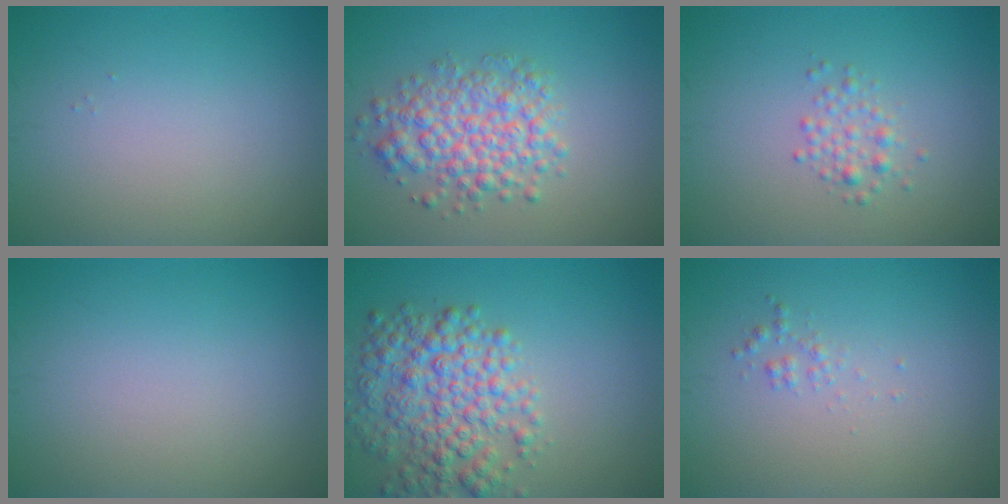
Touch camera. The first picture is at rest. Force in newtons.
{"total": 5.0, "press": 5.0, "slide": 0.2}
{"total": 1.6, "press": 1.6, "slide": 0.0}
{"total": 0.0}
{"total": 6.4, "press": 6.4, "slide": 0.2}
{"total": 0.7, "press": 0.7, "slide": 0.0}